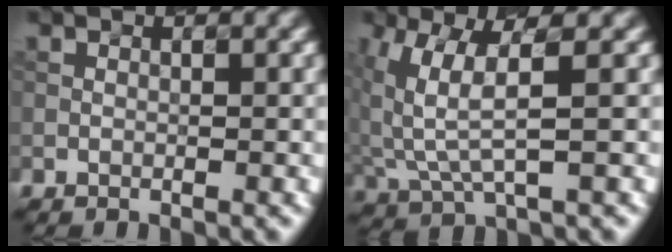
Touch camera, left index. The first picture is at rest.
{"total": 4.9, "force": [1.6, 1.7, 4.3], "torque": [-0.120, -0.001, 0.041]}